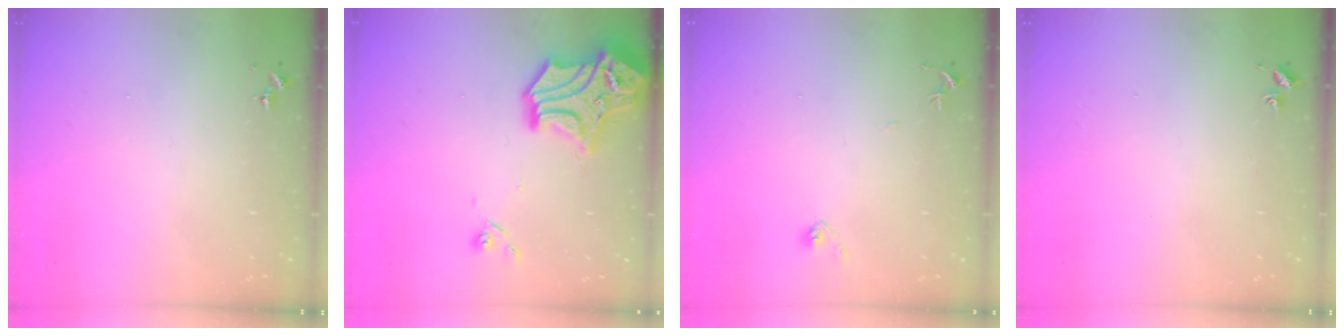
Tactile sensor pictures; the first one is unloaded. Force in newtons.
{"total": 19.4, "press": 19.2, "slide": 2.6}
{"total": 5.9, "press": 5.9, "slide": 0.4}
{"total": 1.9, "press": 1.9, "slide": 0.2}